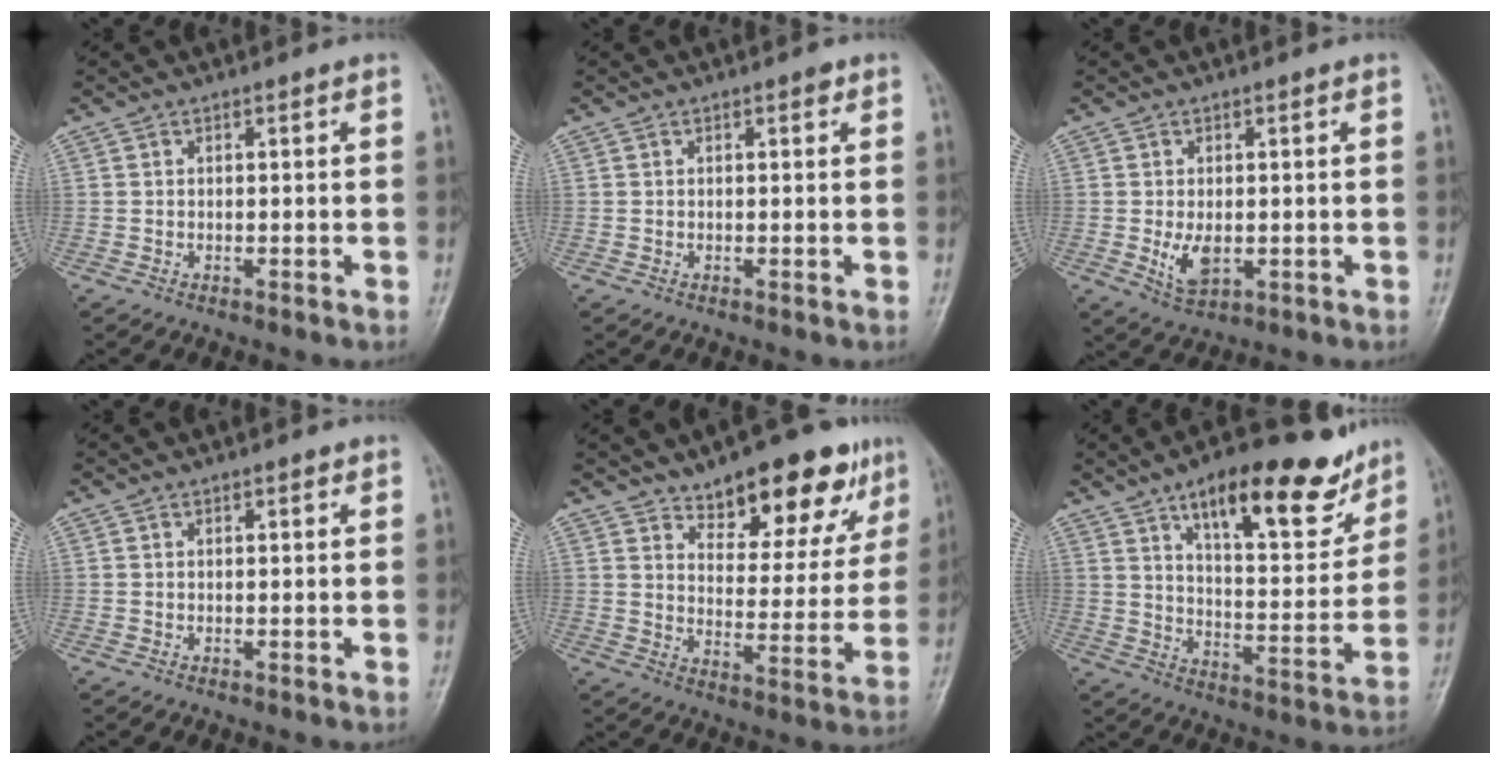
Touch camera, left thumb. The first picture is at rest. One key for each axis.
{"total": 0.9, "fx": 0.5, "fy": 0.4, "fz": 0.6, "tx": -0.005, "ty": 0.000, "tz": 0.003}
{"total": 5.2, "fx": -0.5, "fy": 3.2, "fz": 4.1, "tx": -0.071, "ty": -0.014, "tz": 0.001}
{"total": 0.8, "fx": 0.5, "fy": 0.3, "fz": 0.6, "tx": -0.007, "ty": -0.001, "tz": 0.006}
{"total": 16.0, "fx": 10.7, "fy": 6.9, "fz": 9.6, "tx": -0.073, "ty": -0.057, "tz": 0.159}
{"total": 20.4, "fx": 13.0, "fy": 7.5, "fz": 13.8, "tx": -0.159, "ty": -0.059, "tz": 0.202}